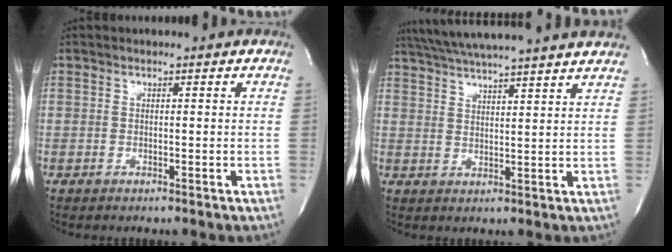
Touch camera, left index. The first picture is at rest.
{"total": 18.0, "force": [16.0, -0.4, 8.2], "torque": [-0.150, 0.017, 0.223]}